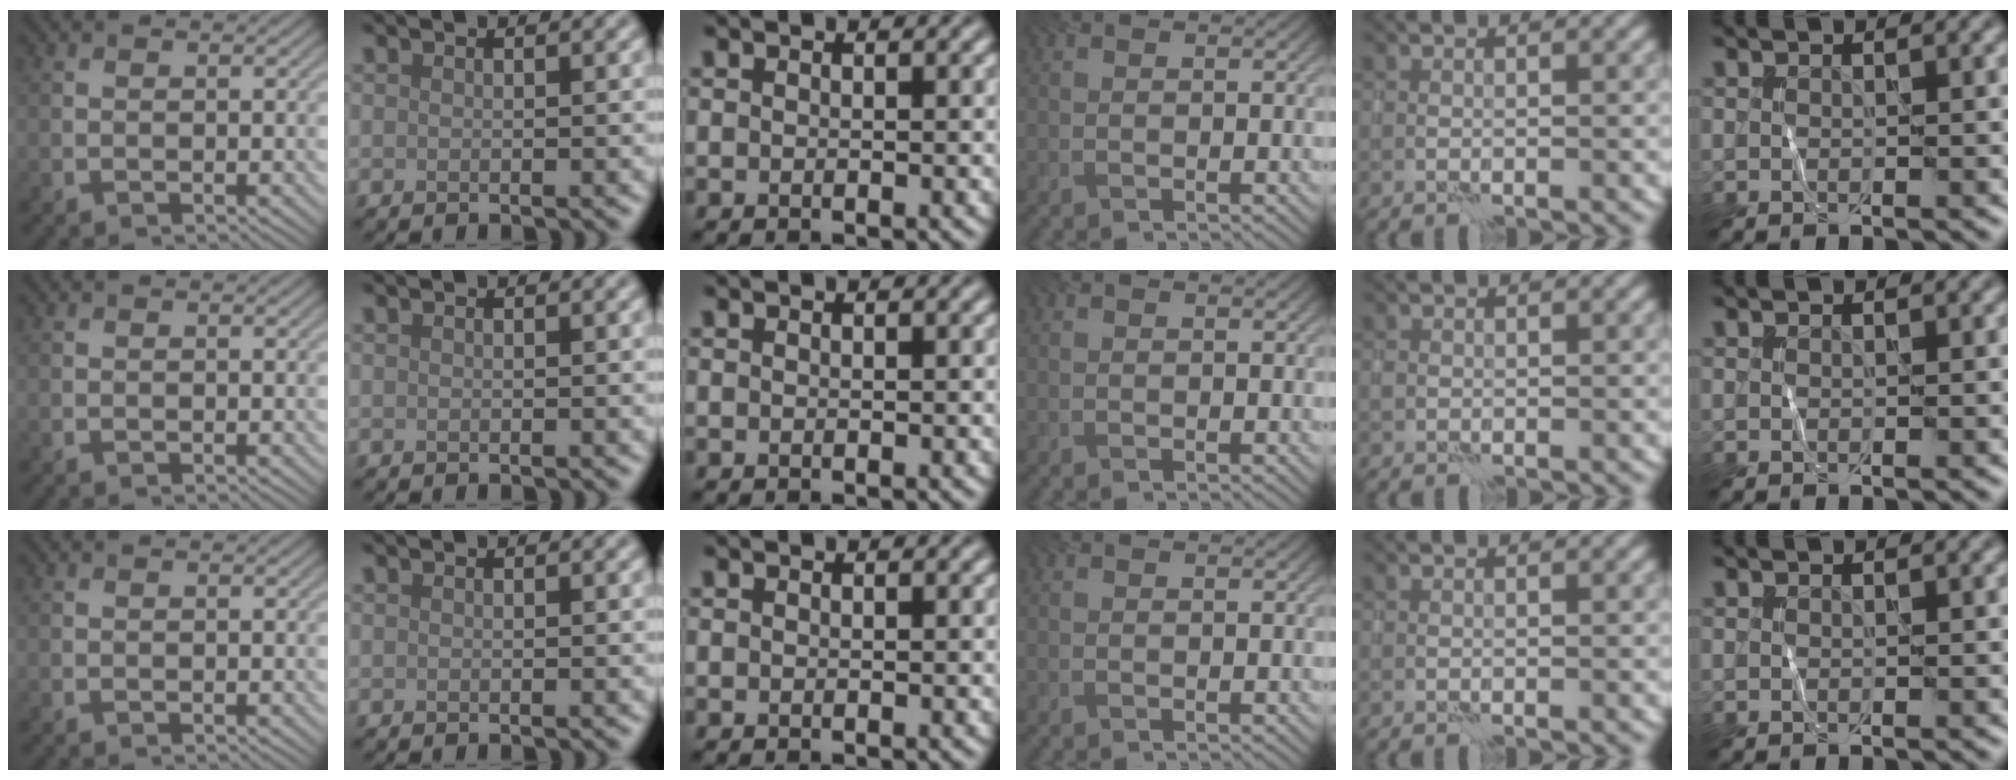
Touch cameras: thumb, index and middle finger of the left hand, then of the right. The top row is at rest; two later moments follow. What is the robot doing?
{"motion": "wrap", "object": "sponge"}